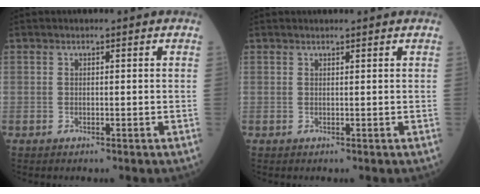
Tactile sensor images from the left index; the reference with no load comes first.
{"total": 1.7, "force": [1.7, 0.0, 0.4], "torque": [-0.009, 0.010, 0.024]}